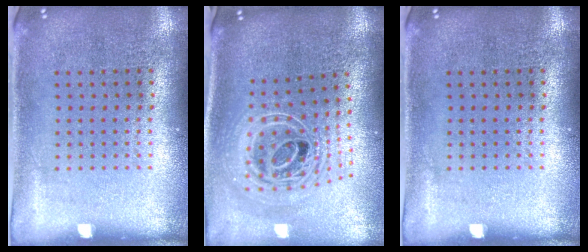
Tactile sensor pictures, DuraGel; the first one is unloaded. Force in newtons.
{"total": 2.7, "press": 1.9, "slide": 1.9}
{"total": 0.0}